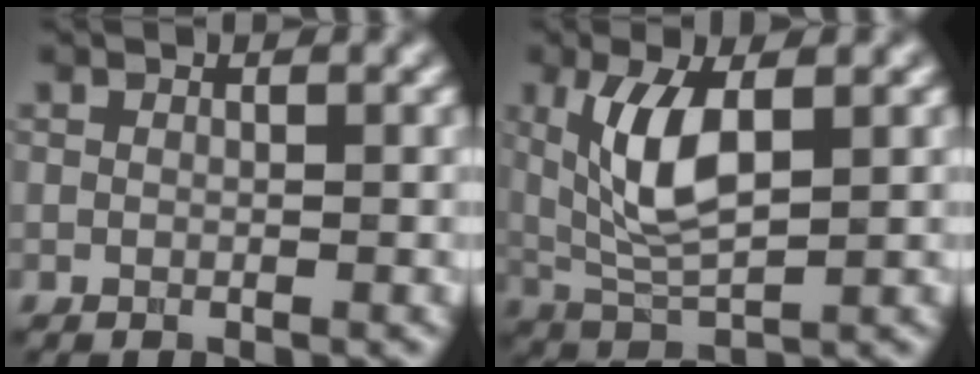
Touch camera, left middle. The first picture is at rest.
{"total": 5.4, "force": [1.4, 2.1, 4.8], "torque": [-0.114, -0.003, 0.043]}